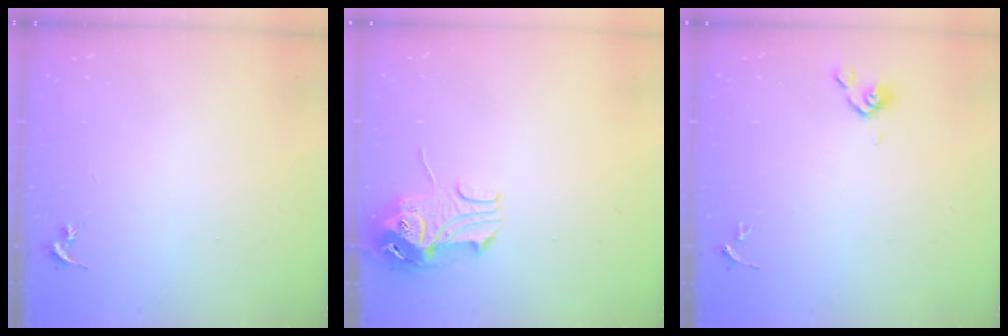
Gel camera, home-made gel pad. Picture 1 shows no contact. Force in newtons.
{"total": 10.9, "press": 10.9, "slide": 1.1}
{"total": 4.4, "press": 4.4, "slide": 0.7}